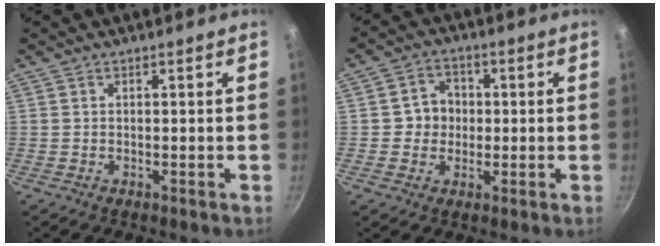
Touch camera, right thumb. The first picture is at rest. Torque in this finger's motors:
{"motor_torque": [-0.59, 0.30, -0.45, -0.11, -0.07]}